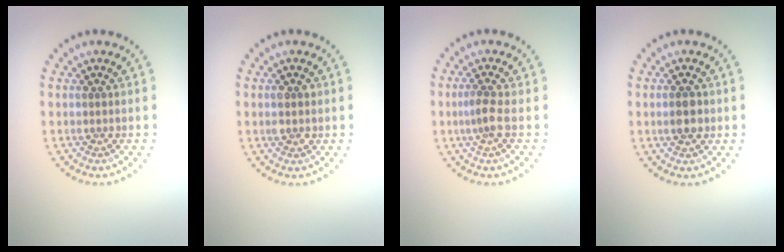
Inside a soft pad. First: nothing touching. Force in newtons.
{"total": 1.5, "press": 1.5, "slide": 0.1}
{"total": 1.9, "press": 1.3, "slide": 1.3}
{"total": 2.5, "press": 2.5, "slide": 0.2}